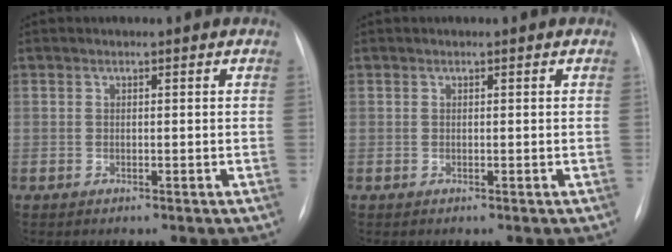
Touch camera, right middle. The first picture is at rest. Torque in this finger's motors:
{"motor_torque": [0.00, 0.00, -0.01, -0.01]}